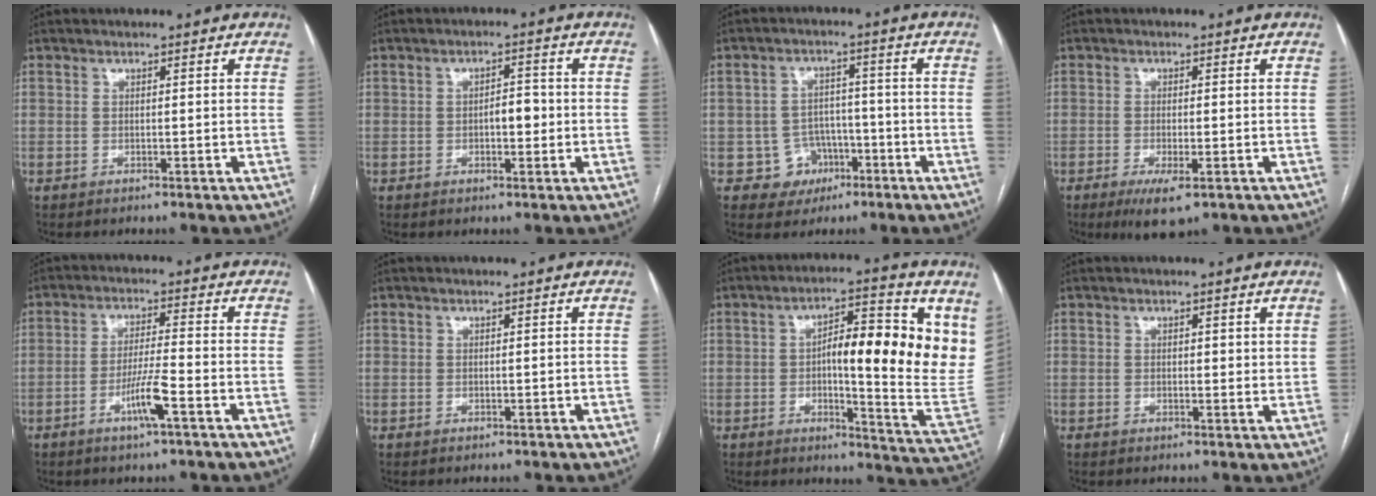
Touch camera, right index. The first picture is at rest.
{"total": 3.2, "force": [-0.4, 1.5, 2.8], "torque": [-0.038, 0.009, -0.004]}
{"total": 5.7, "force": [-2.4, 5.2, 0.2], "torque": [0.013, 0.018, -0.031]}
{"total": 5.0, "force": [-2.7, 1.2, 4.1], "torque": [-0.070, -0.010, -0.039]}
{"total": 5.7, "force": [-2.7, -0.2, 5.1], "torque": [-0.096, -0.007, -0.051]}
{"total": 0.0}
{"total": 18.3, "force": [4.7, 4.2, 17.2], "torque": [-0.204, 0.013, 0.064]}
{"total": 1.8, "force": [1.0, 1.0, 1.1], "torque": [-0.007, -0.004, 0.015]}